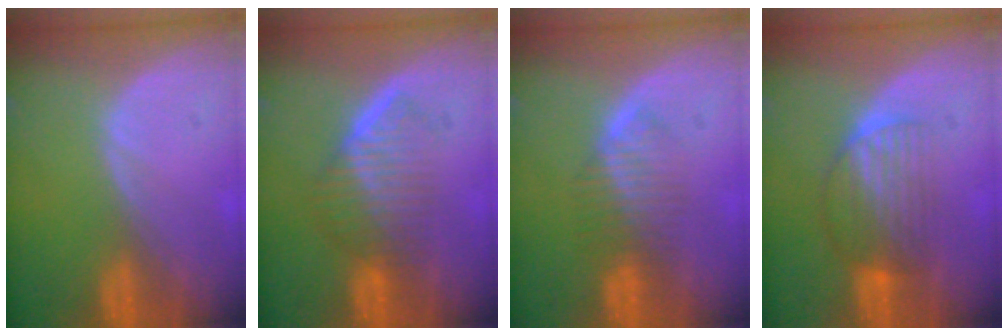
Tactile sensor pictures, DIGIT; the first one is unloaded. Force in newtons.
{"total": 6.6, "press": 5.9, "slide": 3.1}
{"total": 4.4, "press": 4.3, "slide": 0.9}
{"total": 6.9, "press": 6.1, "slide": 3.2}